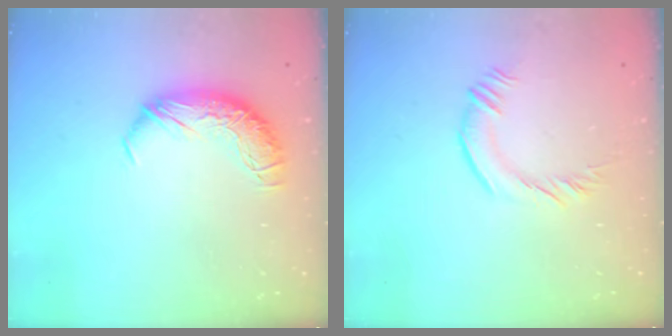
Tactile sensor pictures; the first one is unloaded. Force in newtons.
{"total": 1.8, "press": 1.6, "slide": 0.7}